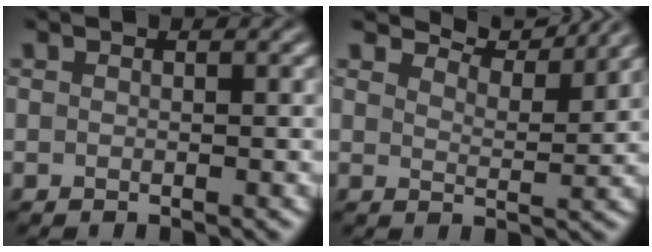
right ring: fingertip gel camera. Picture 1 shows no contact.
{"total": 4.7, "force": [4.5, 0.5, 1.3], "torque": [-0.031, 0.003, 0.062]}